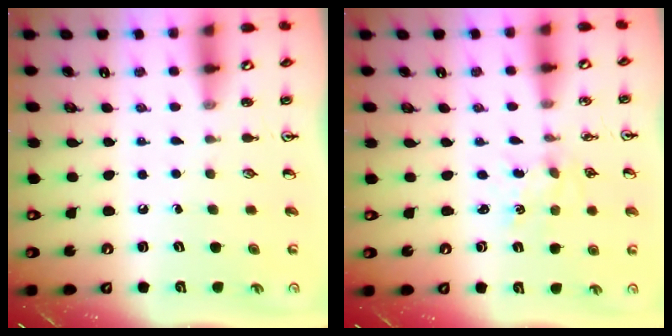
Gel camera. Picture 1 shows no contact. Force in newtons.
{"total": 0.7, "press": 0.7, "slide": 0.1}